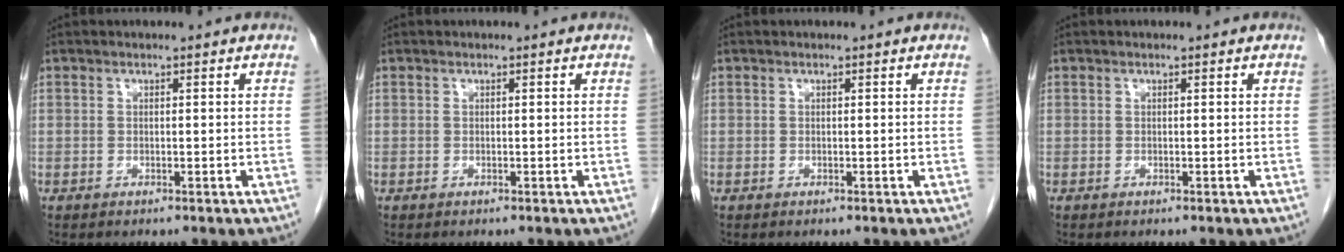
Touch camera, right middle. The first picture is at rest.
{"total": 0.0}
{"total": 0.0}
{"total": 0.0}